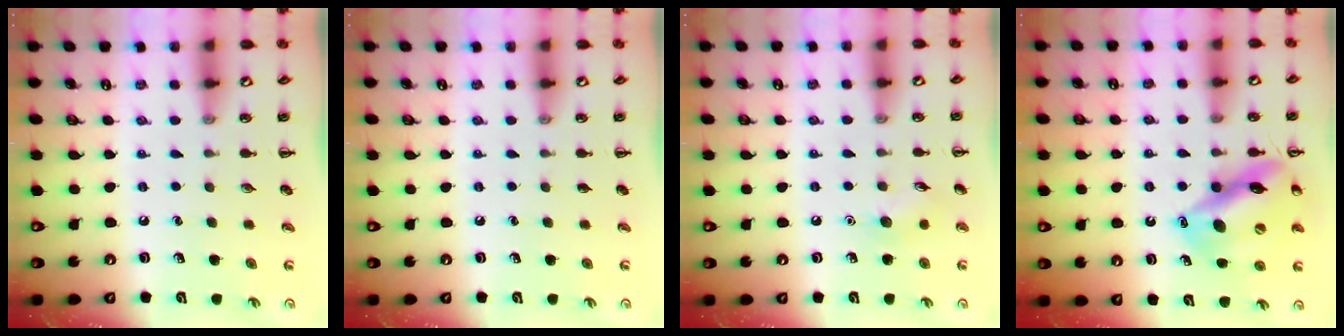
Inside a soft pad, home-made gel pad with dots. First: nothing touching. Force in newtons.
{"total": 0.0}
{"total": 6.6, "press": 6.5, "slide": 1.3}
{"total": 15.2, "press": 14.9, "slide": 2.7}